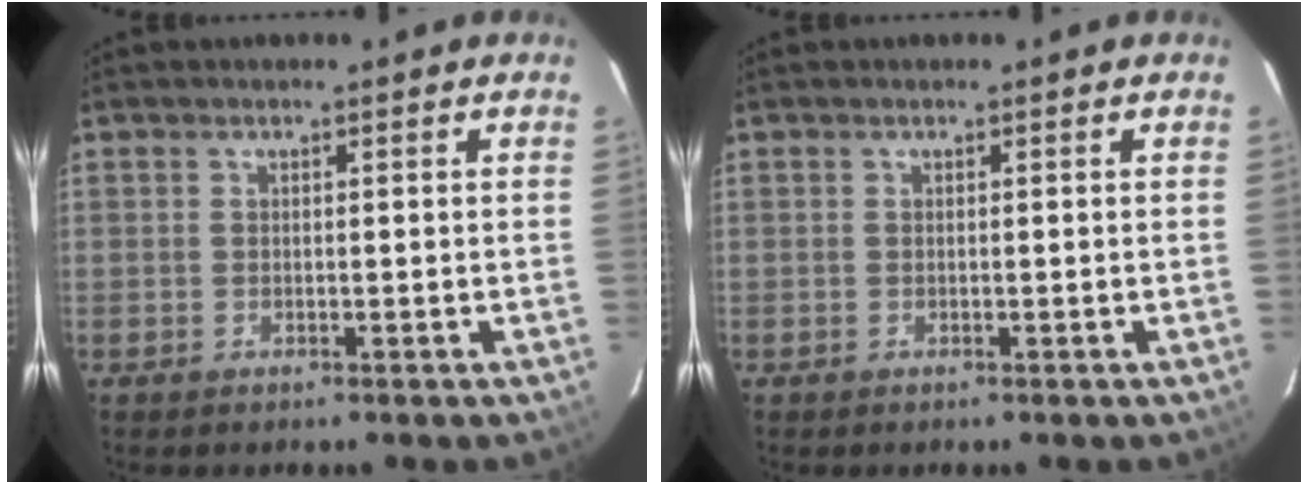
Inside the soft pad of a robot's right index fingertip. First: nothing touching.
{"total": 0.0}